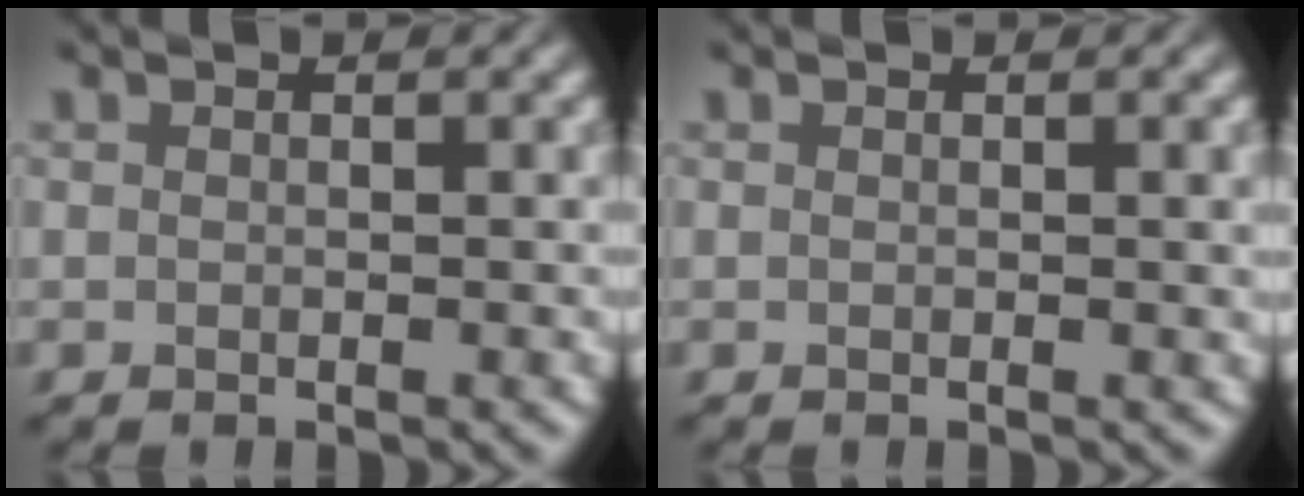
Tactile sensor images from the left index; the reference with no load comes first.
{"total": 1.1, "force": [0.2, 0.3, 1.0], "torque": [-0.011, 0.001, 0.001]}